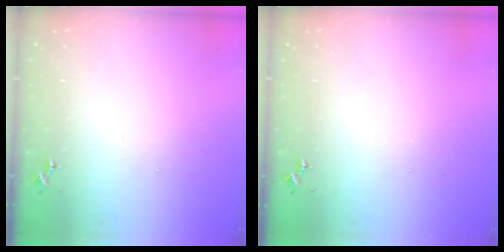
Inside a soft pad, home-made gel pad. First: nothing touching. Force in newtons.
{"total": 0.0}